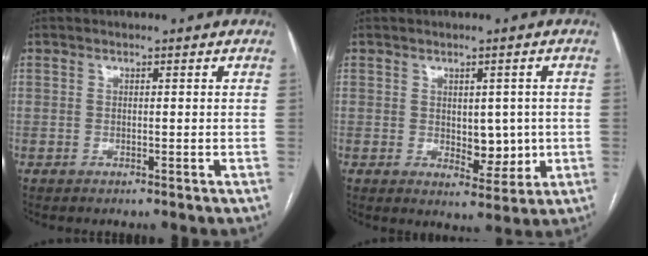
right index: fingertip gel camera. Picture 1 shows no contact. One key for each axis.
{"total": 8.2, "fx": 0.1, "fy": 4.6, "fz": 6.8, "tx": -0.079, "ty": 0.000, "tz": 0.019}